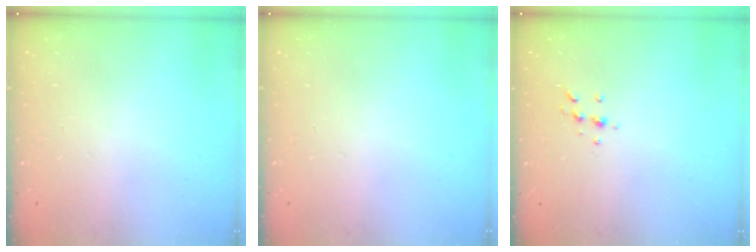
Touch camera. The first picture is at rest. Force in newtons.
{"total": 0.0}
{"total": 5.4, "press": 5.4, "slide": 0.7}